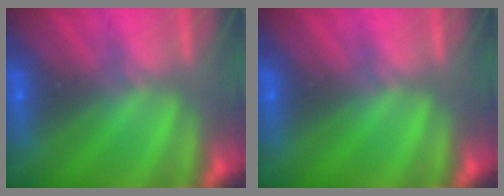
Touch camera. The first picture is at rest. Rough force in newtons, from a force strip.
{"total": 0.0}